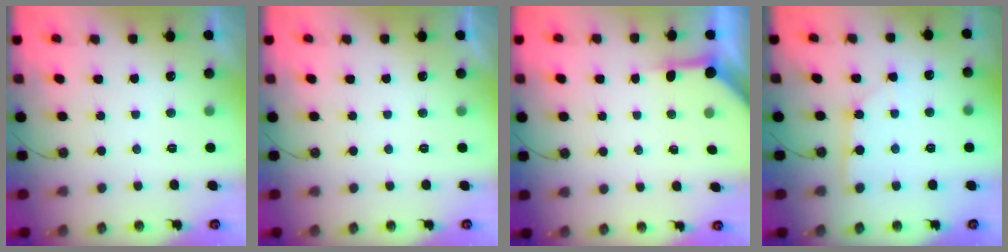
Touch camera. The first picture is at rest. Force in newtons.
{"total": 0.0}
{"total": 4.0, "press": 3.9, "slide": 0.5}
{"total": 2.5, "press": 2.5, "slide": 0.2}